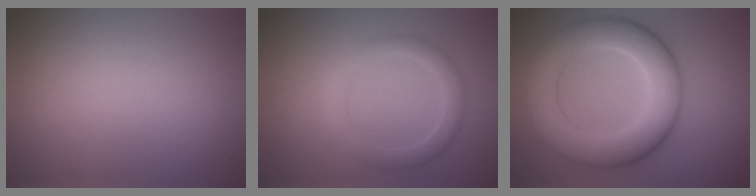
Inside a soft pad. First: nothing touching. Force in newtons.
{"total": 2.6, "press": 2.6, "slide": 0.1}
{"total": 8.9, "press": 8.9, "slide": 0.2}